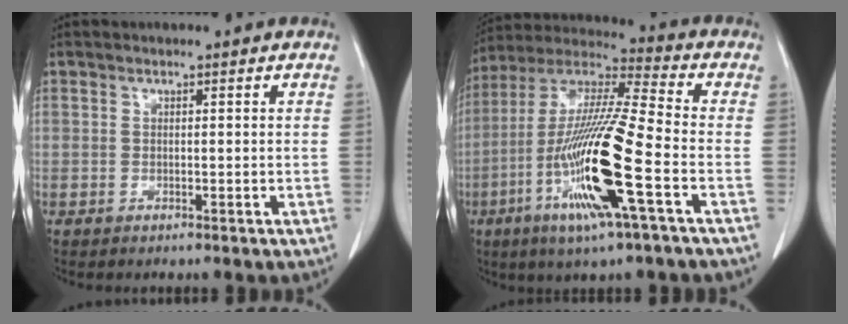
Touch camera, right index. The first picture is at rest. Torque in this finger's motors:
{"motor_torque": [2.14, 0.00, 0.60, 0.21]}